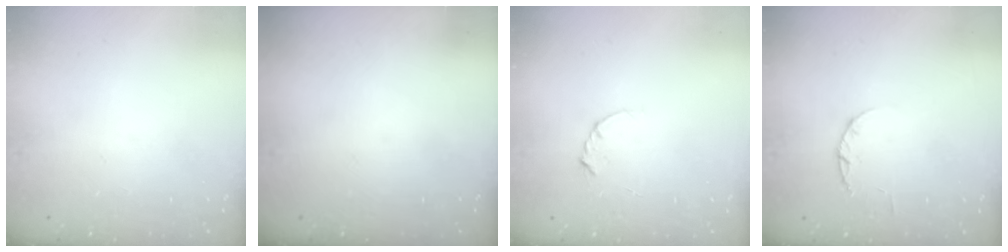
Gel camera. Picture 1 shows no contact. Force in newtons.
{"total": 0.0}
{"total": 2.9, "press": 2.9, "slide": 0.3}
{"total": 2.4, "press": 2.3, "slide": 0.4}